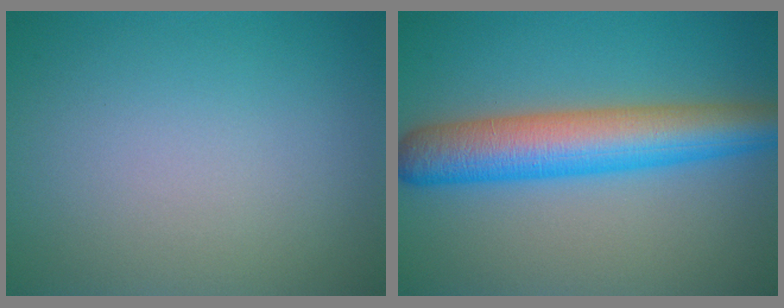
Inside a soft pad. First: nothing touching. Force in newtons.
{"total": 8.0, "press": 8.0, "slide": 0.2}